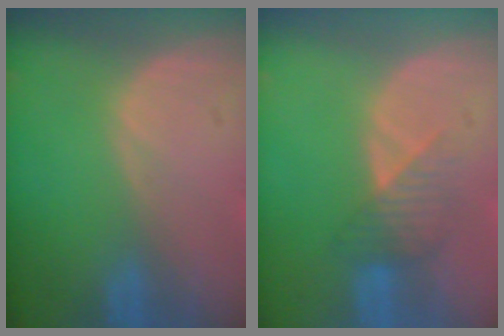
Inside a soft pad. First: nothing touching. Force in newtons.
{"total": 3.5, "press": 3.3, "slide": 1.2}